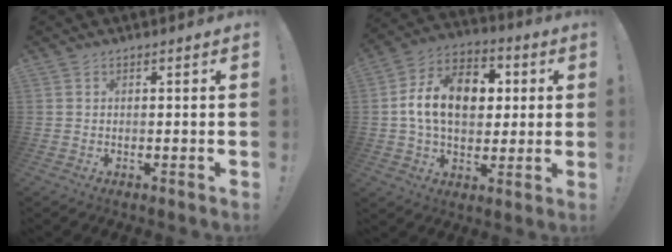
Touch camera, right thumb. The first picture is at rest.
{"total": 17.4, "force": [2.3, 12.2, 12.2], "torque": [-0.191, 0.005, 0.044]}